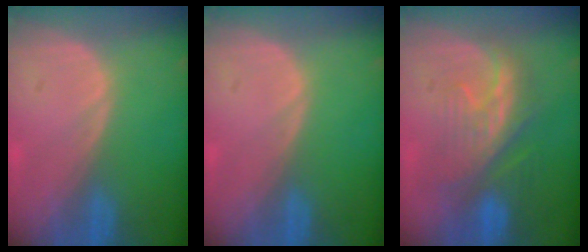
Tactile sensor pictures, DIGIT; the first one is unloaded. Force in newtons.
{"total": 0.0}
{"total": 8.5, "press": 8.3, "slide": 1.9}